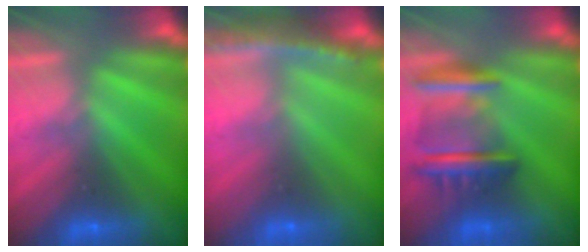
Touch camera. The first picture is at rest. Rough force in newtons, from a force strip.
{"total": 8.5}
{"total": 8.9}